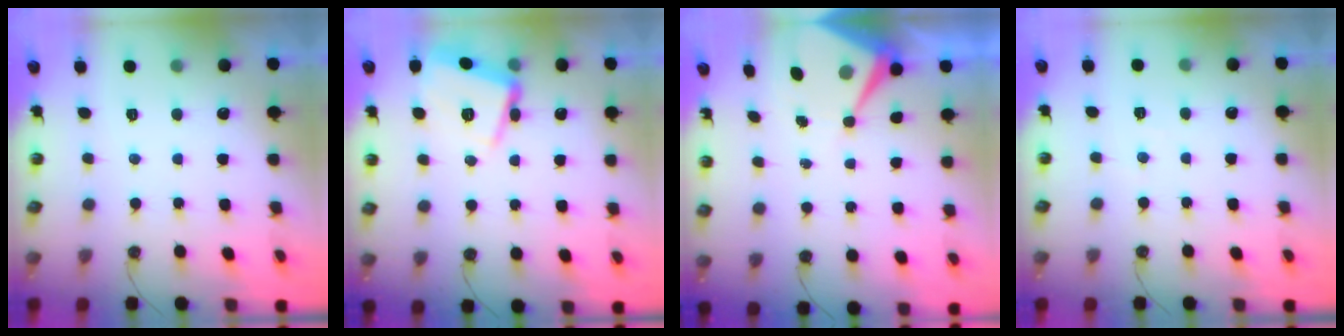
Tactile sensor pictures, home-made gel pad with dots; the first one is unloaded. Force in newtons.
{"total": 15.0, "press": 15.0, "slide": 0.7}
{"total": 8.1, "press": 8.1, "slide": 0.2}
{"total": 2.1, "press": 2.1, "slide": 0.4}